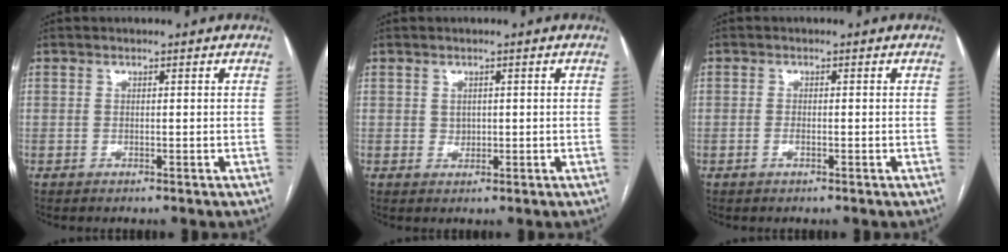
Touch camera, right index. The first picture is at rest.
{"total": 1.2, "force": [0.4, 1.1, 0.4], "torque": [-0.009, 0.001, 0.012]}
{"total": 0.9, "force": [-0.2, 0.3, 0.8], "torque": [-0.020, 0.001, -0.003]}